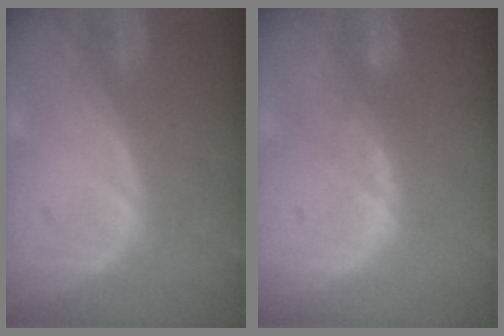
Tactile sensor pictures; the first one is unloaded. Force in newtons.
{"total": 1.9, "press": 1.8, "slide": 0.5}